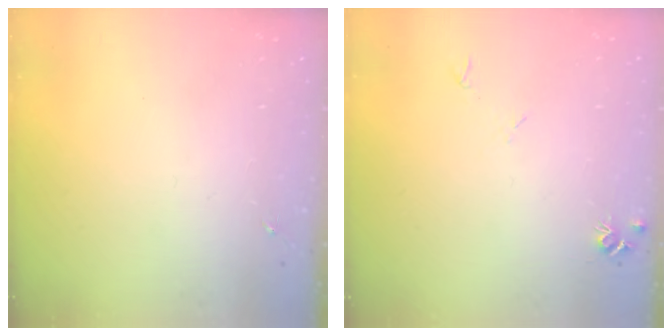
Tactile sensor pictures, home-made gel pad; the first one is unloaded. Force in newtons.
{"total": 5.5, "press": 5.5, "slide": 0.7}